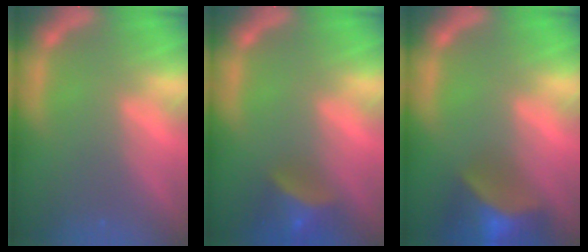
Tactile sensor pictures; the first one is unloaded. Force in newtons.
{"total": 5.5}
{"total": 9.5}